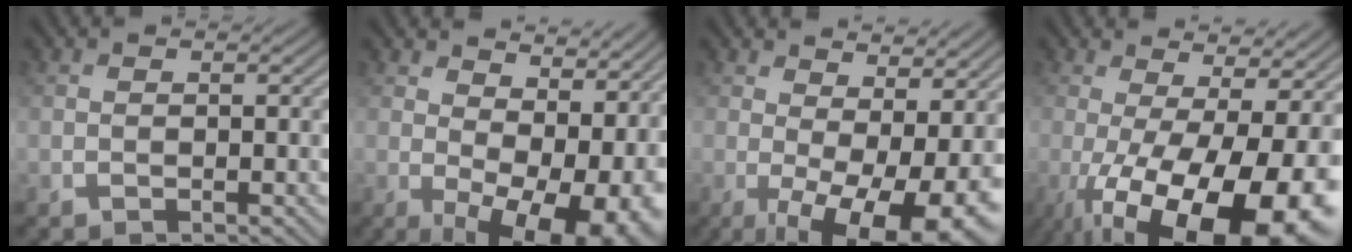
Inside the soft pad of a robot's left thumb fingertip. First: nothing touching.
{"total": 14.9, "force": [1.5, 8.6, 12.1], "torque": [-0.134, -0.018, 0.070]}
{"total": 13.2, "force": [-1.1, 5.4, 12.1], "torque": [-0.163, -0.005, 0.002]}
{"total": 17.6, "force": [-5.3, 6.5, 15.5], "torque": [-0.227, -0.018, -0.066]}